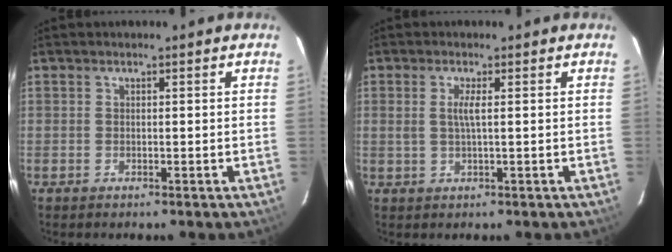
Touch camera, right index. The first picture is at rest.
{"total": 2.3, "force": [0.4, 0.0, 2.3], "torque": [-0.045, 0.000, 0.007]}